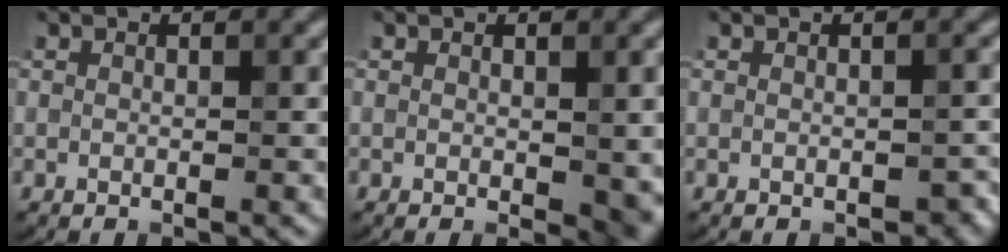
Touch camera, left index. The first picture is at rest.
{"total": 3.1, "force": [-0.2, 1.6, 2.7], "torque": [-0.032, -0.009, 0.000]}
{"total": 1.4, "force": [-0.6, 0.9, 0.9], "torque": [-0.017, -0.008, -0.003]}